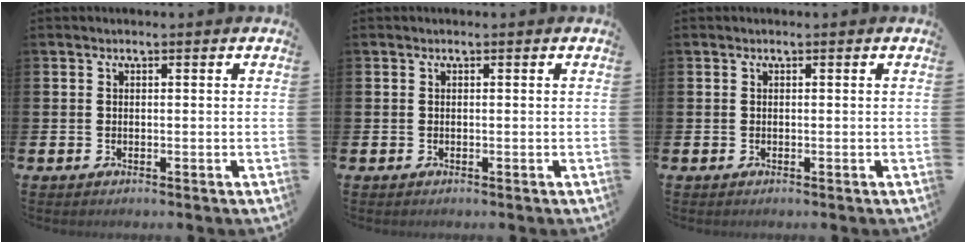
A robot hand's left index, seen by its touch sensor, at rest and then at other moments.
{"total": 0.0}
{"total": 0.0}